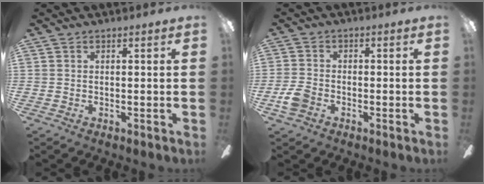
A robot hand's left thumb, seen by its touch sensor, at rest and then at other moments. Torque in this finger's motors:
{"motor_torque": [-0.03, 0.03, 0.16, -0.16, 0.02]}